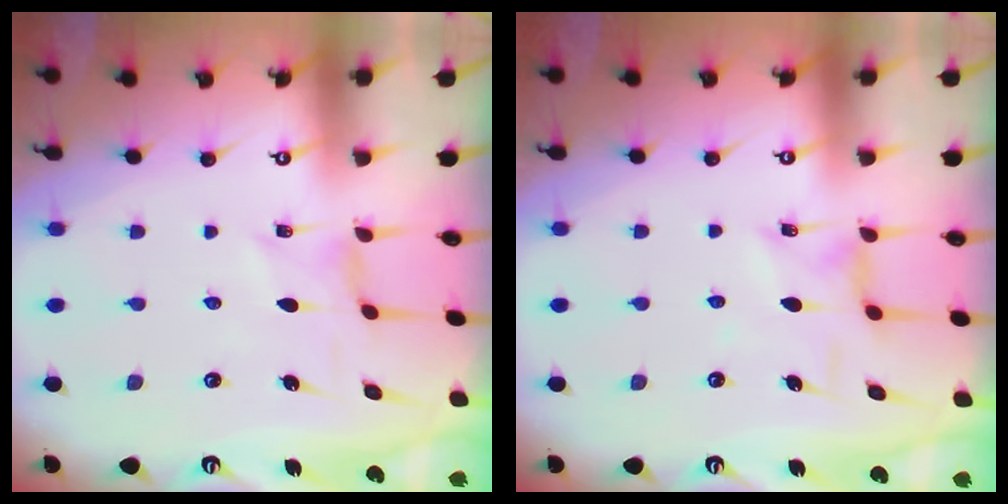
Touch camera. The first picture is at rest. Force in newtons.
{"total": 2.8, "press": 2.8, "slide": 0.2}